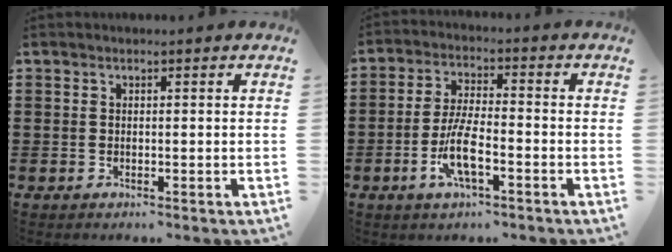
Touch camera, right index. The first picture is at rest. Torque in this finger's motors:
{"motor_torque": [2.14, 0.00, 0.88, 0.21]}